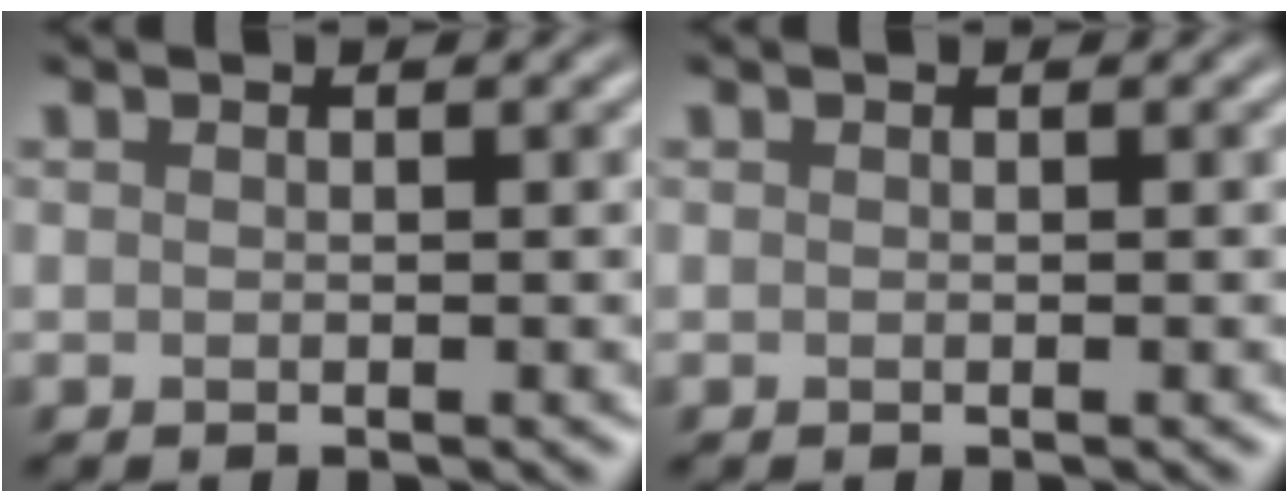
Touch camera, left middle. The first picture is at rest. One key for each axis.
{"total": 0.0}